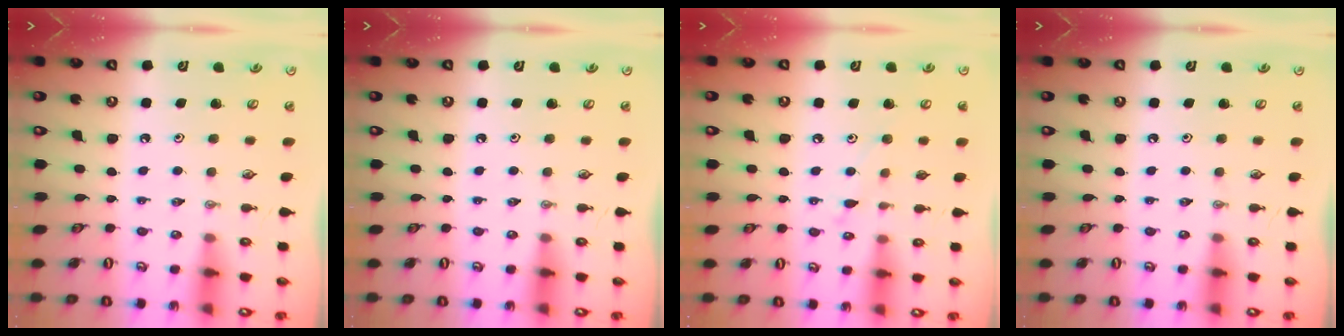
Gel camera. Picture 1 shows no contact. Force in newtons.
{"total": 0.0}
{"total": 6.5, "press": 6.5, "slide": 0.4}
{"total": 0.0}